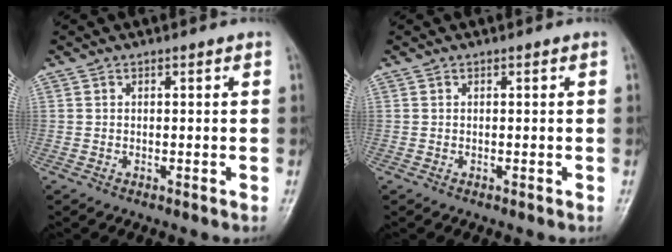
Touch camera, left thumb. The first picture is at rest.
{"total": 0.0}